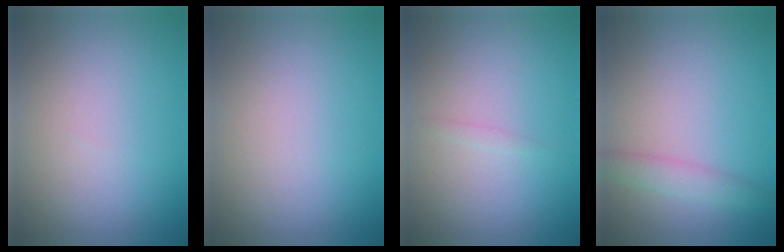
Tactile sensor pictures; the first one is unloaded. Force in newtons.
{"total": 0.0}
{"total": 0.6, "press": 0.6, "slide": 0.1}
{"total": 1.9, "press": 1.9, "slide": 0.1}